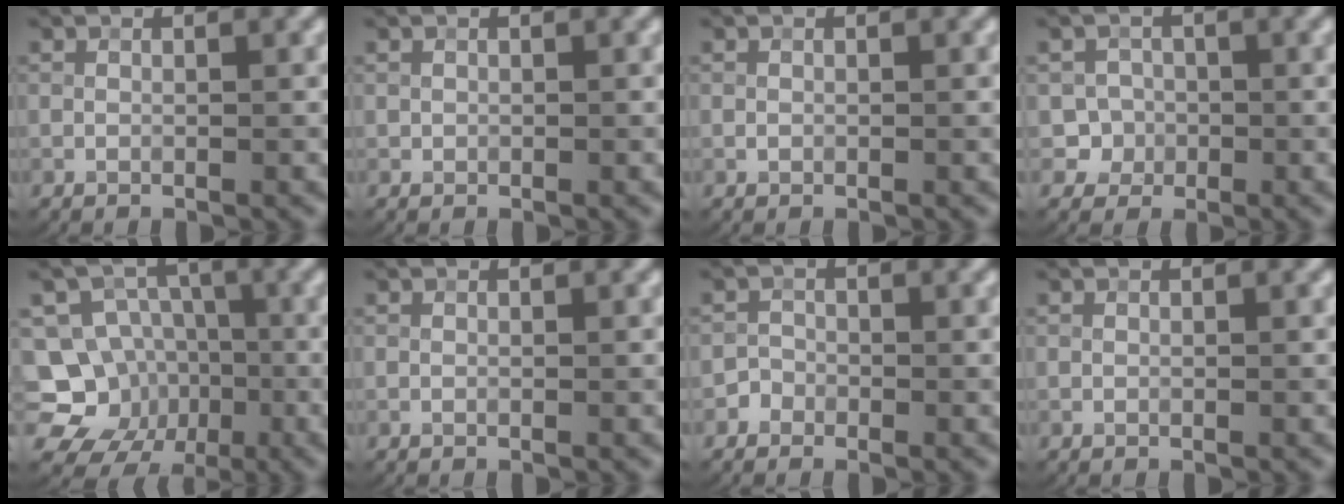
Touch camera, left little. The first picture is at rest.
{"total": 0.5, "force": [0.2, 0.5, 0.0], "torque": [0.002, -0.002, 0.000]}
{"total": 0.0}
{"total": 3.2, "force": [-1.0, 3.1, 0.2], "torque": [0.028, 0.005, -0.025]}
{"total": 12.1, "force": [-4.1, 10.8, 3.8], "torque": [-0.074, -0.014, -0.086]}
{"total": 0.0}
{"total": 1.5, "force": [-1.1, 1.0, -0.3], "torque": [0.019, 0.010, -0.021]}
{"total": 0.0}